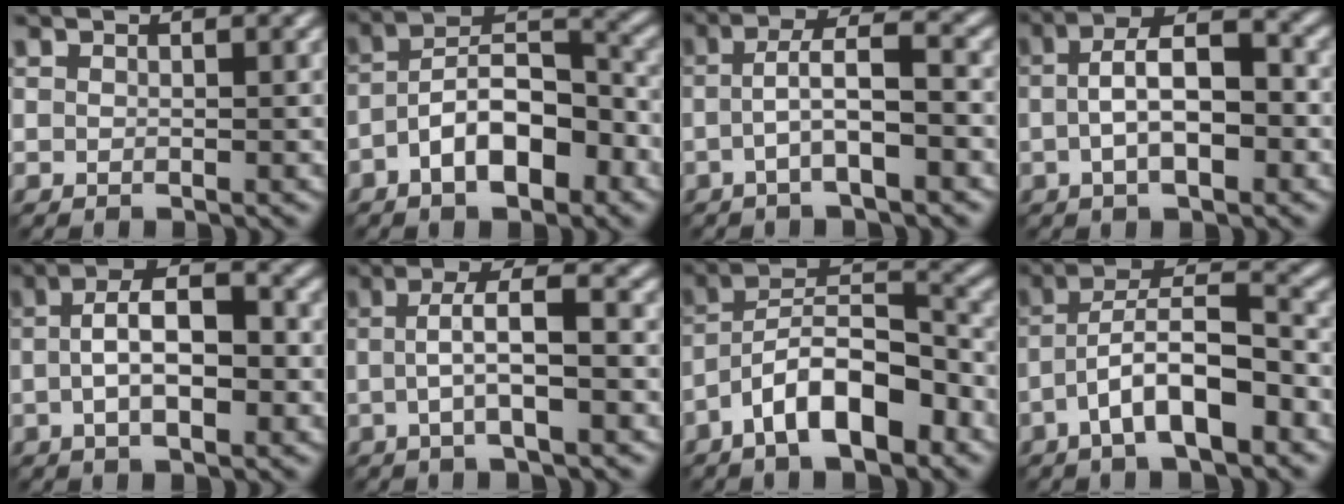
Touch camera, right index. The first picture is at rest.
{"total": 7.4, "force": [-3.8, 2.9, 5.6], "torque": [-0.093, 0.025, -0.058]}
{"total": 3.5, "force": [-1.2, 0.3, 3.3], "torque": [-0.067, 0.014, -0.015]}
{"total": 5.3, "force": [-0.8, 2.0, 4.9], "torque": [-0.082, 0.014, -0.004]}
{"total": 5.1, "force": [-0.8, 1.9, 4.7], "torque": [-0.083, 0.012, -0.002]}
{"total": 3.6, "force": [-0.8, 0.5, 3.5], "torque": [-0.067, 0.010, -0.003]}
{"total": 8.3, "force": [-5.3, 2.6, 5.8], "torque": [-0.098, 0.029, -0.084]}
{"total": 6.8, "force": [-3.8, 1.8, 5.4], "torque": [-0.096, 0.026, -0.056]}